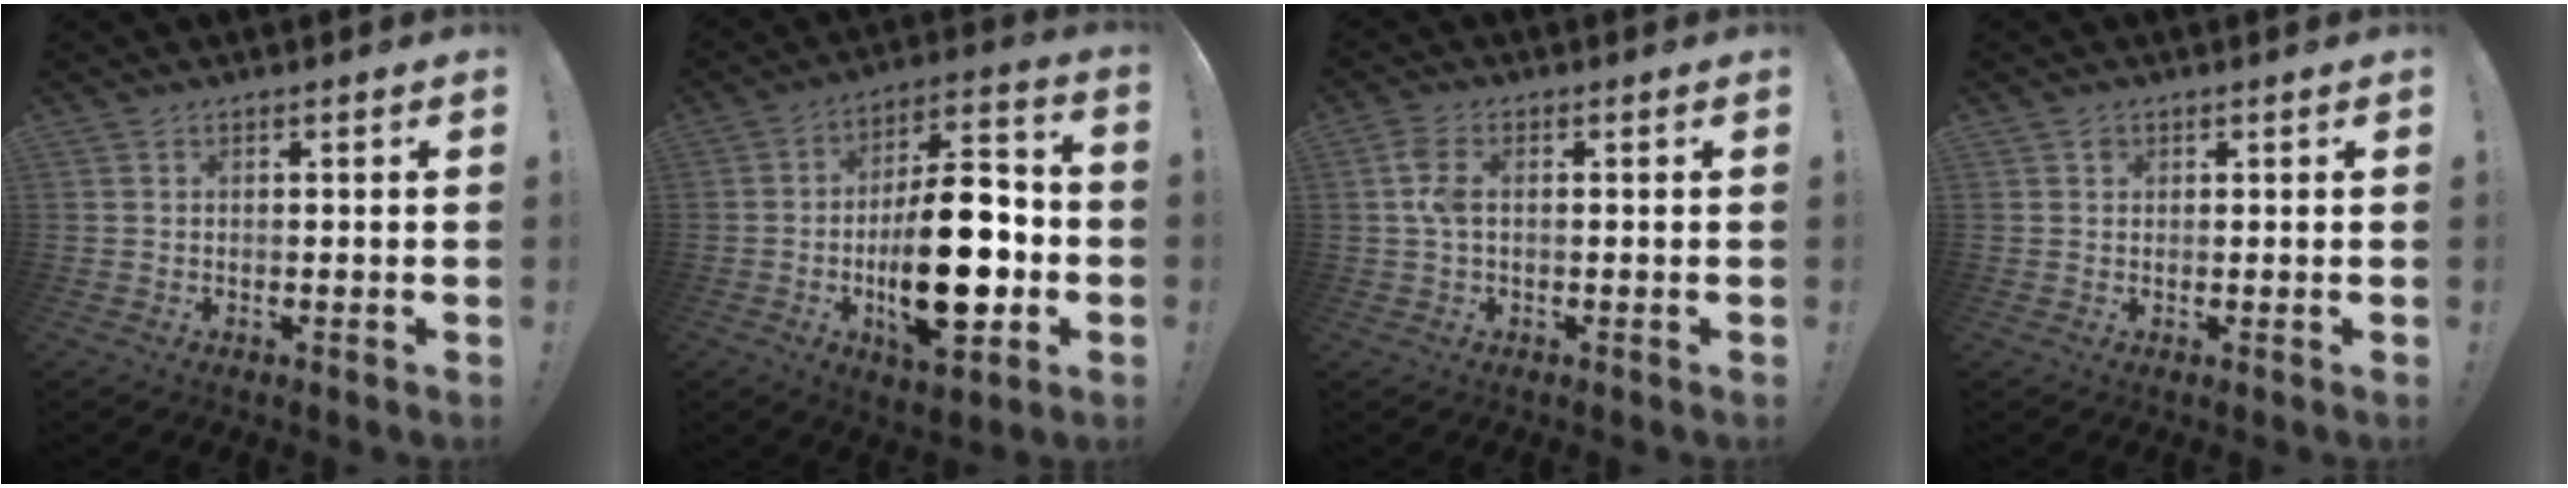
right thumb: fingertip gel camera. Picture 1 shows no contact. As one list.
[{"total": 23.3, "force": [-4.8, 10.5, 20.3], "torque": [-0.330, 0.023, -0.067]}, {"total": 5.2, "force": [0.2, 2.6, 4.5], "torque": [-0.102, 0.004, 0.002]}, {"total": 0.8, "force": [0.4, 0.6, 0.2], "torque": [-0.002, 0.002, 0.007]}]